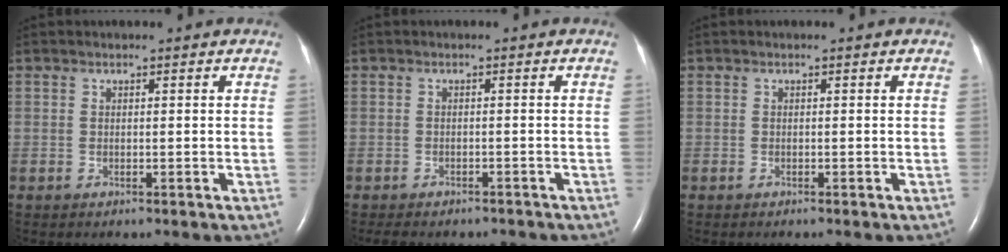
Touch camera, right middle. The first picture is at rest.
{"total": 7.5, "force": [-6.6, 2.5, 2.6], "torque": [-0.040, -0.002, -0.080]}
{"total": 0.6, "force": [-0.5, 0.0, 0.3], "torque": [-0.007, -0.002, -0.007]}